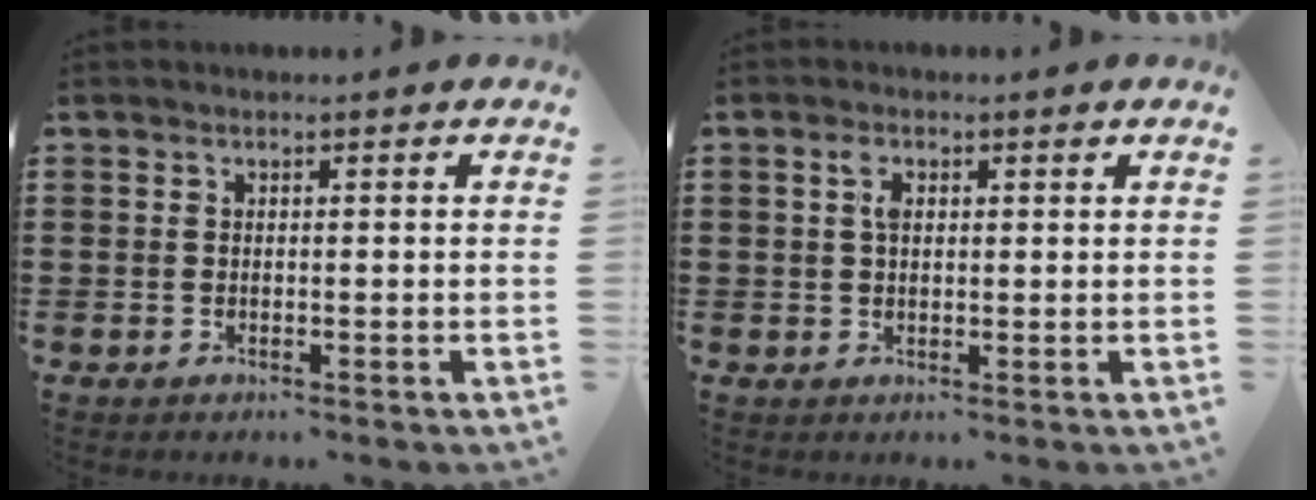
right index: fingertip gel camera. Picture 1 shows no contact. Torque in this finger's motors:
{"motor_torque": [0.13, -0.11, 0.03, 0.02]}